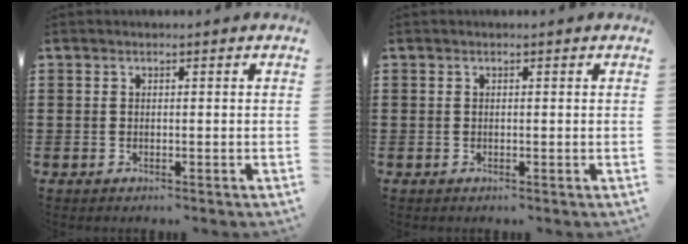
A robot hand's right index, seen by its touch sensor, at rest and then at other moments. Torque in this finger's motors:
{"motor_torque": [-0.01, 0.01, 0.00, 0.00]}